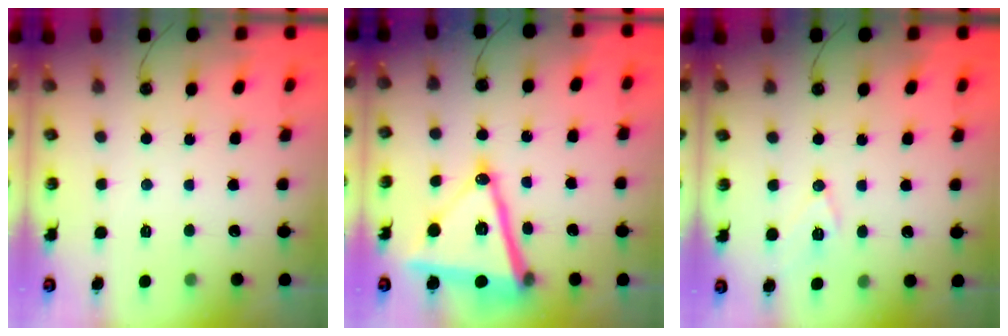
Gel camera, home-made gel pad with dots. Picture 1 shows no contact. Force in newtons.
{"total": 19.7, "press": 19.3, "slide": 3.6}
{"total": 9.3, "press": 8.6, "slide": 3.6}